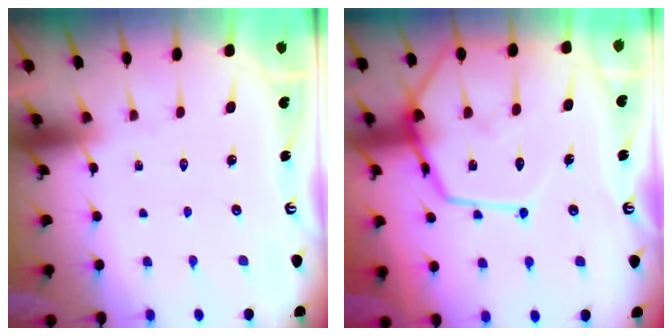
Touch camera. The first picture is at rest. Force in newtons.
{"total": 17.7, "press": 17.6, "slide": 1.6}